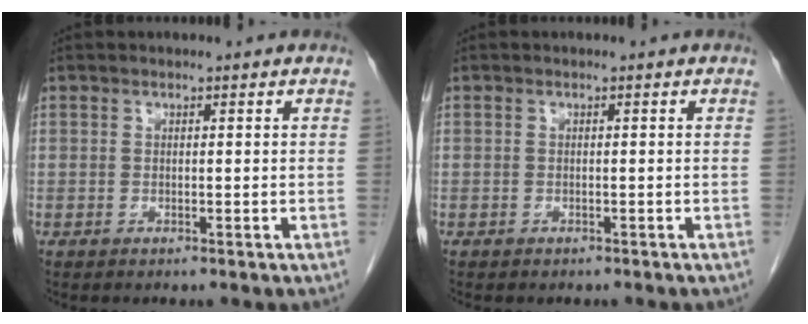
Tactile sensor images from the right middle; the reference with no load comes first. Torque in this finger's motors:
{"motor_torque": [0.07, -0.06, -0.03, 0.03]}